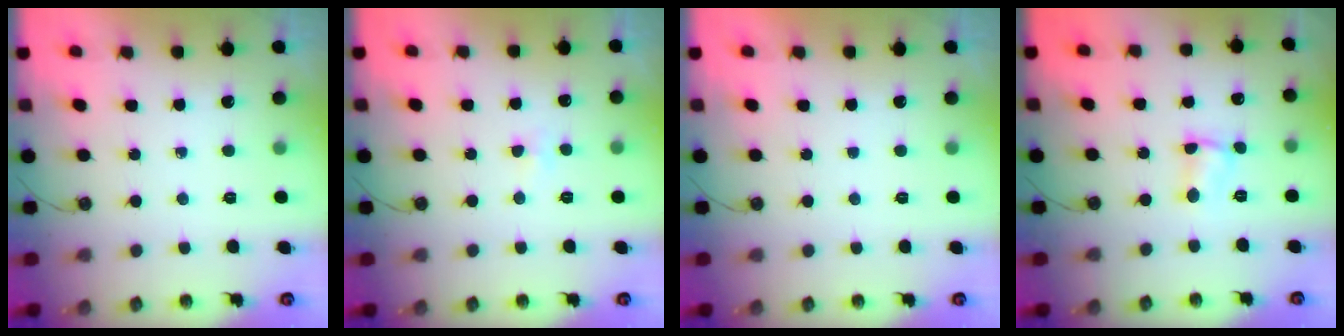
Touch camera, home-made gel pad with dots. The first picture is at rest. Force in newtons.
{"total": 2.9, "press": 2.8, "slide": 0.6}
{"total": 0.0}
{"total": 2.8, "press": 2.8, "slide": 0.3}